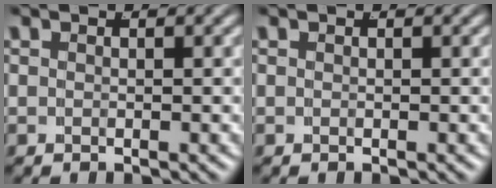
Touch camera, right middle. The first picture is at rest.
{"total": 0.0}